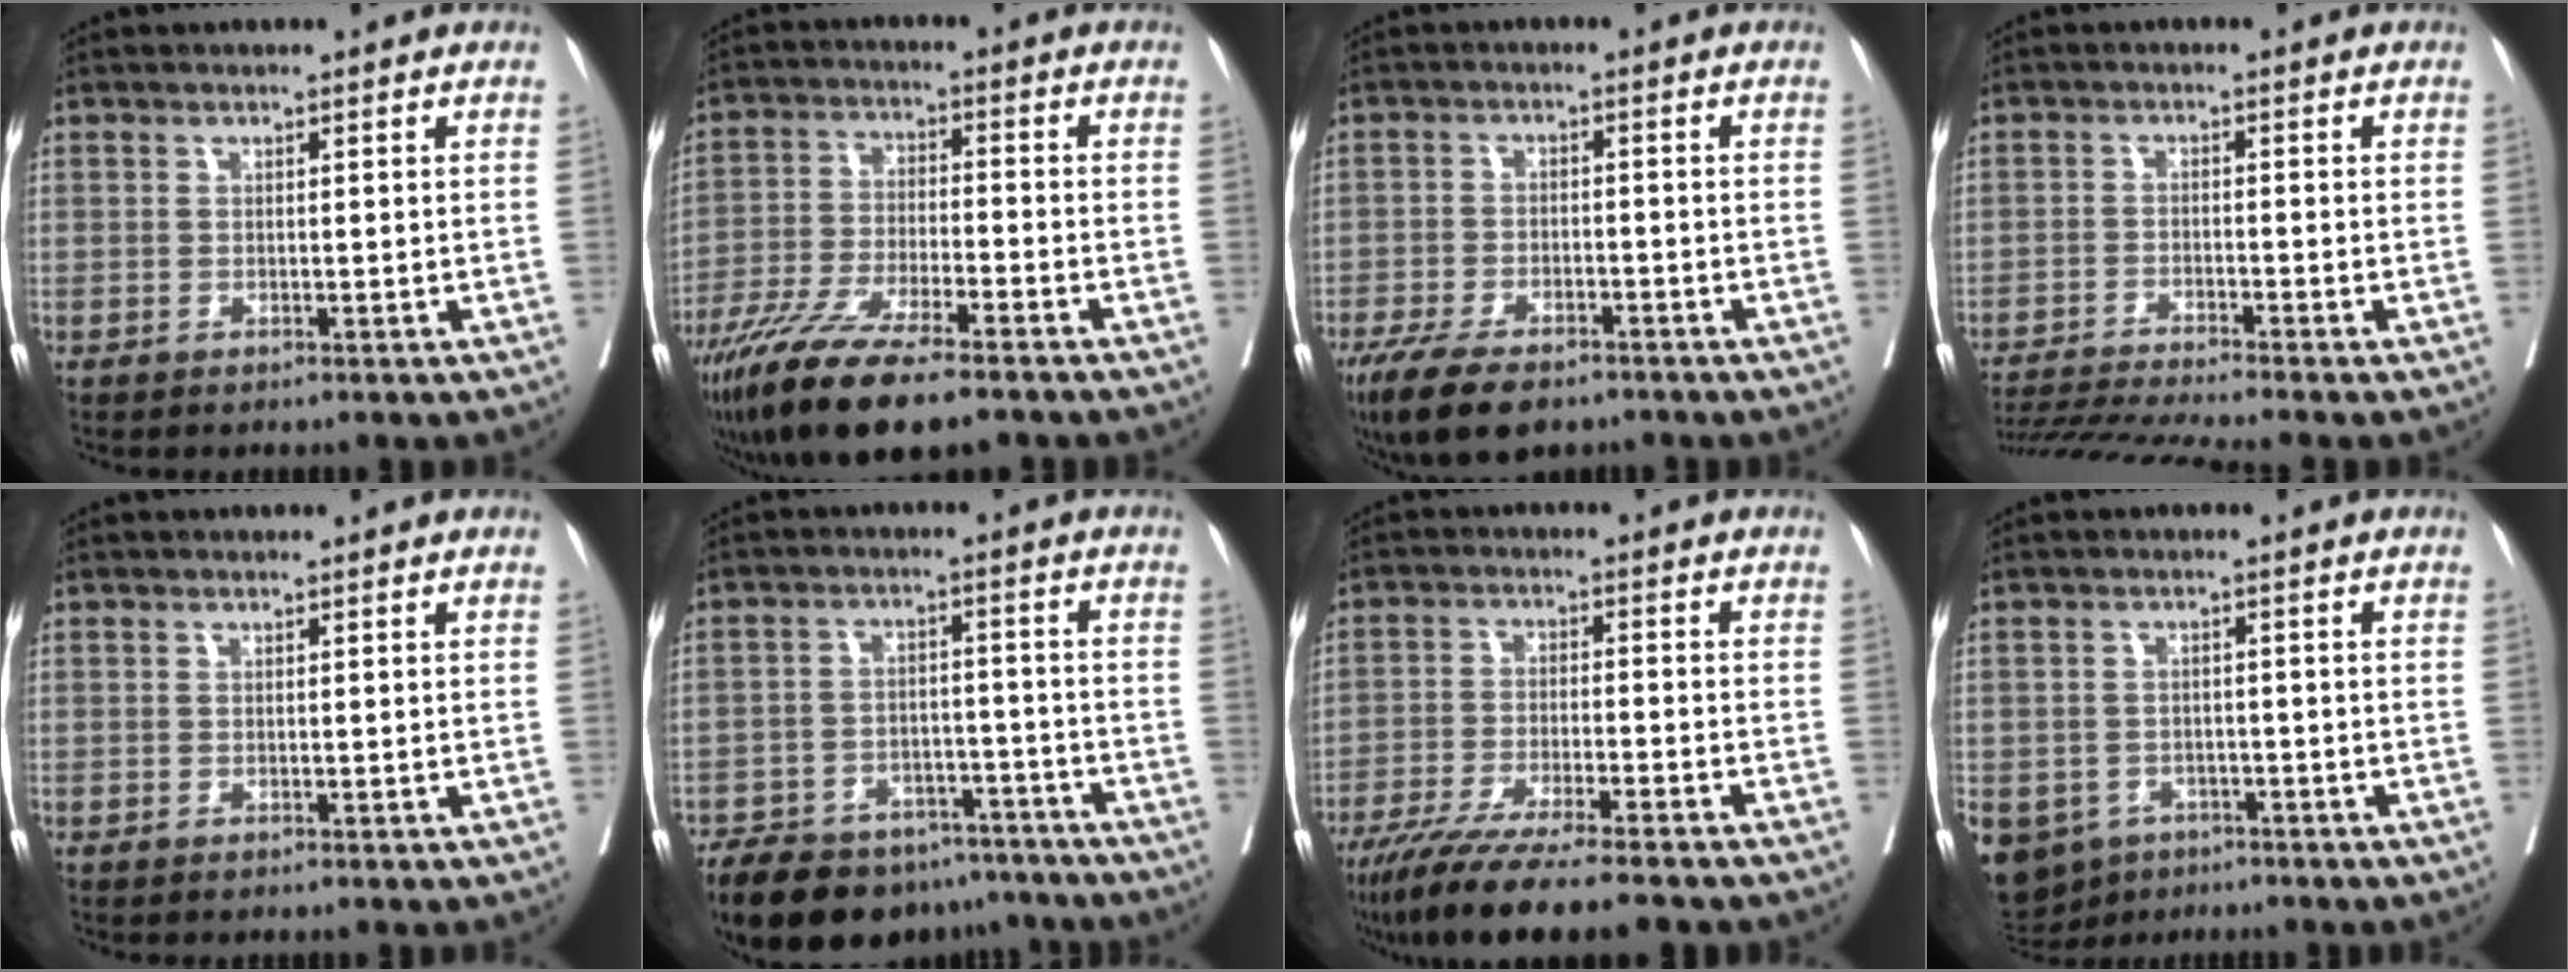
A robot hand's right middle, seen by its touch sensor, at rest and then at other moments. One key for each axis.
{"total": 14.7, "fx": -10.8, "fy": 2.5, "fz": 9.7, "tx": -0.193, "ty": -0.043, "tz": -0.188}
{"total": 10.1, "fx": -7.4, "fy": 3.7, "fz": 5.7, "tx": -0.102, "ty": -0.014, "tz": -0.120}
{"total": 8.1, "fx": -7.3, "fy": -2.3, "fz": 2.7, "tx": -0.042, "ty": -0.018, "tz": -0.126}
{"total": 0.0}
{"total": 15.5, "fx": -13.0, "fy": 6.6, "fz": 5.2, "tx": -0.097, "ty": 0.008, "tz": -0.183}
{"total": 13.8, "fx": -11.4, "fy": 0.8, "fz": 7.8, "tx": -0.131, "ty": -0.039, "tz": -0.183}
{"total": 11.1, "fx": -6.4, "fy": 8.4, "fz": 3.3, "tx": -0.099, "ty": -0.007, "tz": -0.085}